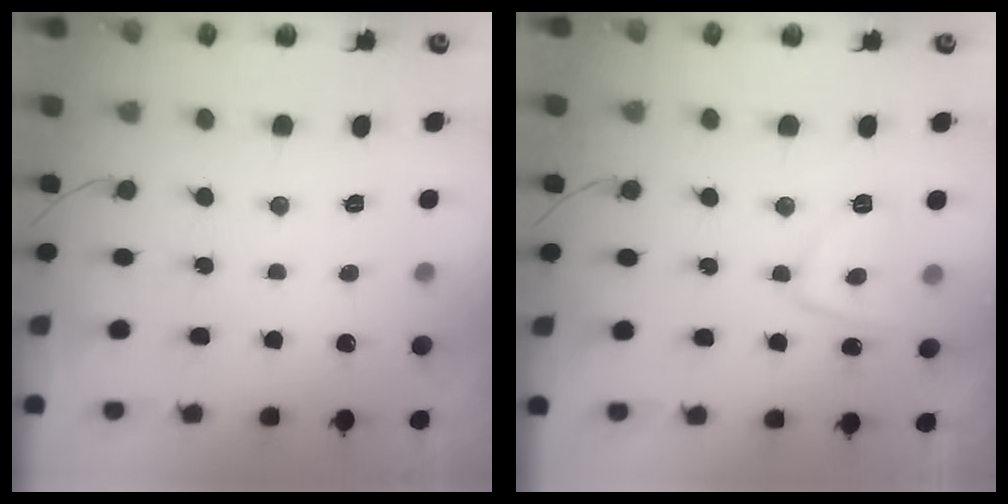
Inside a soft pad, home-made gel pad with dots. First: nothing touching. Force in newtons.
{"total": 7.3, "press": 7.3, "slide": 0.7}